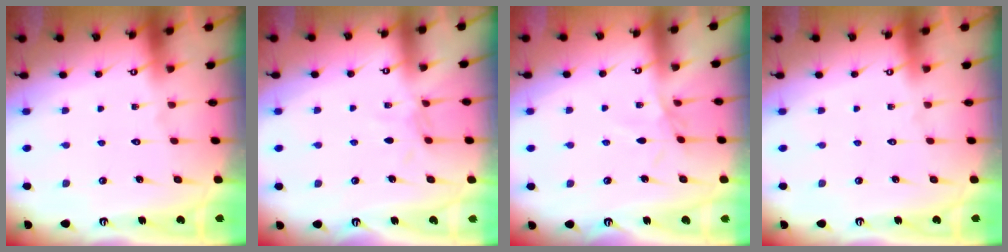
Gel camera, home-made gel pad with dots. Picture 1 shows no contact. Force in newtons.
{"total": 4.3, "press": 4.2, "slide": 0.5}
{"total": 2.5, "press": 2.5, "slide": 0.6}
{"total": 0.0}